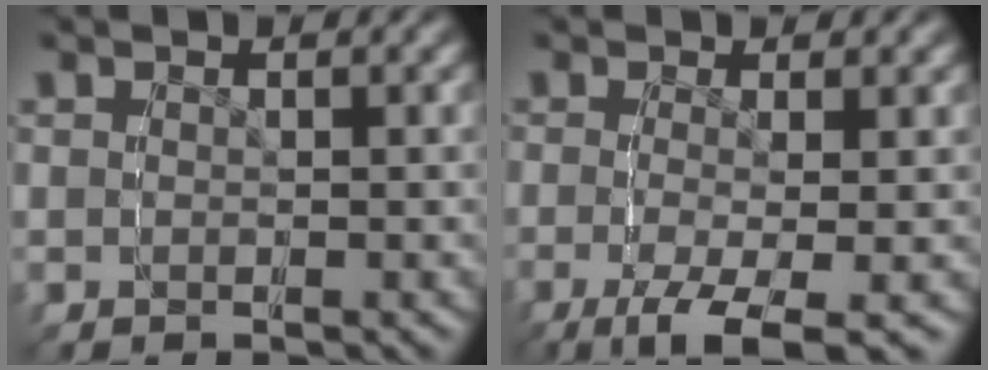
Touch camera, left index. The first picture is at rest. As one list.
[{"total": 1.6, "force": [-0.7, -1.3, -0.4], "torque": [0.021, 0.001, -0.013]}]